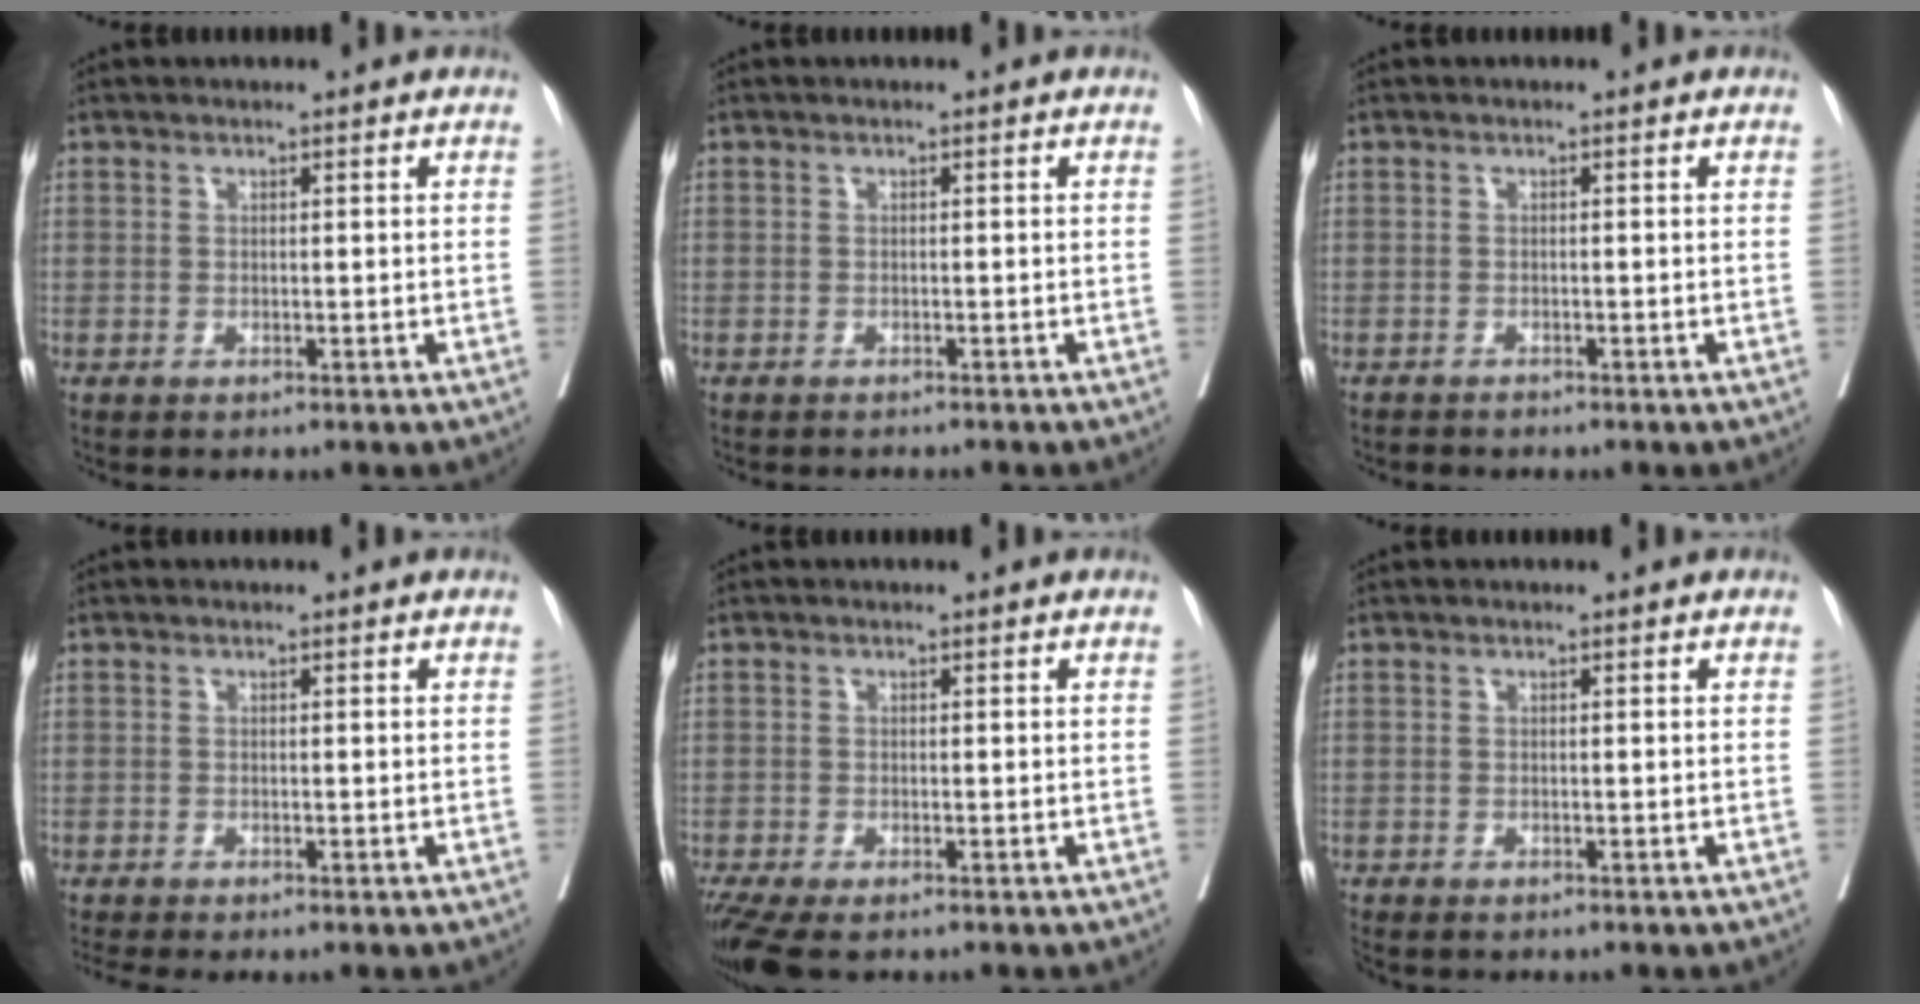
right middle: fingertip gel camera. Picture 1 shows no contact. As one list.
[{"total": 3.1, "force": [-2.9, 0.5, 0.9], "torque": [-0.010, -0.005, -0.037]}, {"total": 0.8, "force": [-0.8, 0.2, -0.1], "torque": [-0.005, -0.002, -0.016]}, {"total": 1.7, "force": [-1.5, -0.3, 0.7], "torque": [-0.017, -0.007, -0.030]}, {"total": 6.2, "force": [-4.7, 1.7, 3.7], "torque": [-0.068, -0.014, -0.081]}, {"total": 1.5, "force": [-1.3, 0.4, 0.4], "torque": [-0.011, -0.004, -0.022]}]